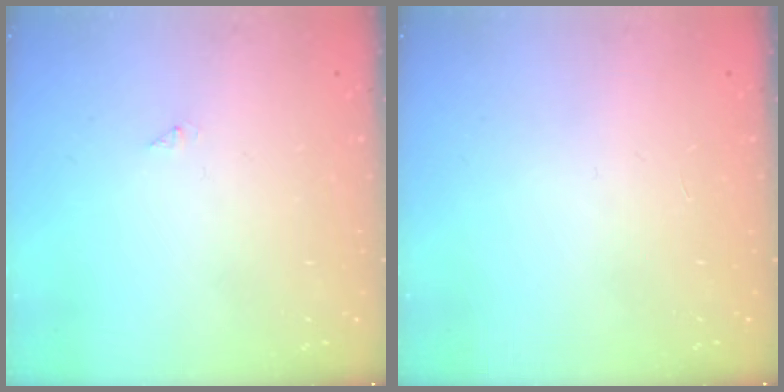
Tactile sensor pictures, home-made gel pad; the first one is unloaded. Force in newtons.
{"total": 0.0}